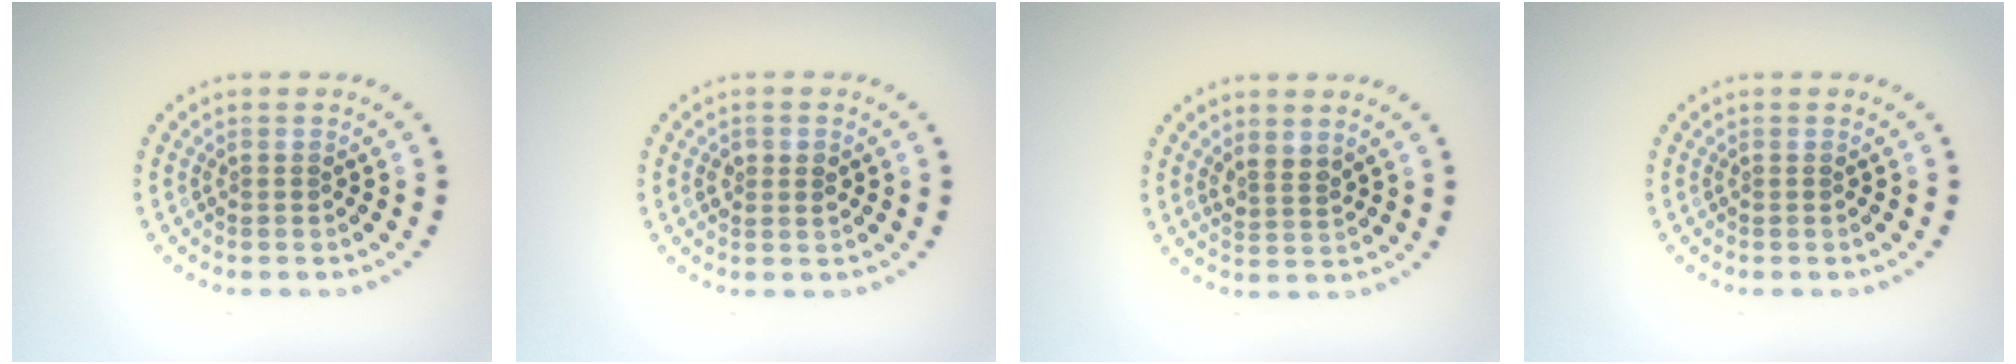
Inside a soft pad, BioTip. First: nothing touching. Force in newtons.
{"total": 1.5, "press": 1.5, "slide": 0.3}
{"total": 1.8, "press": 1.4, "slide": 1.1}
{"total": 0.0}